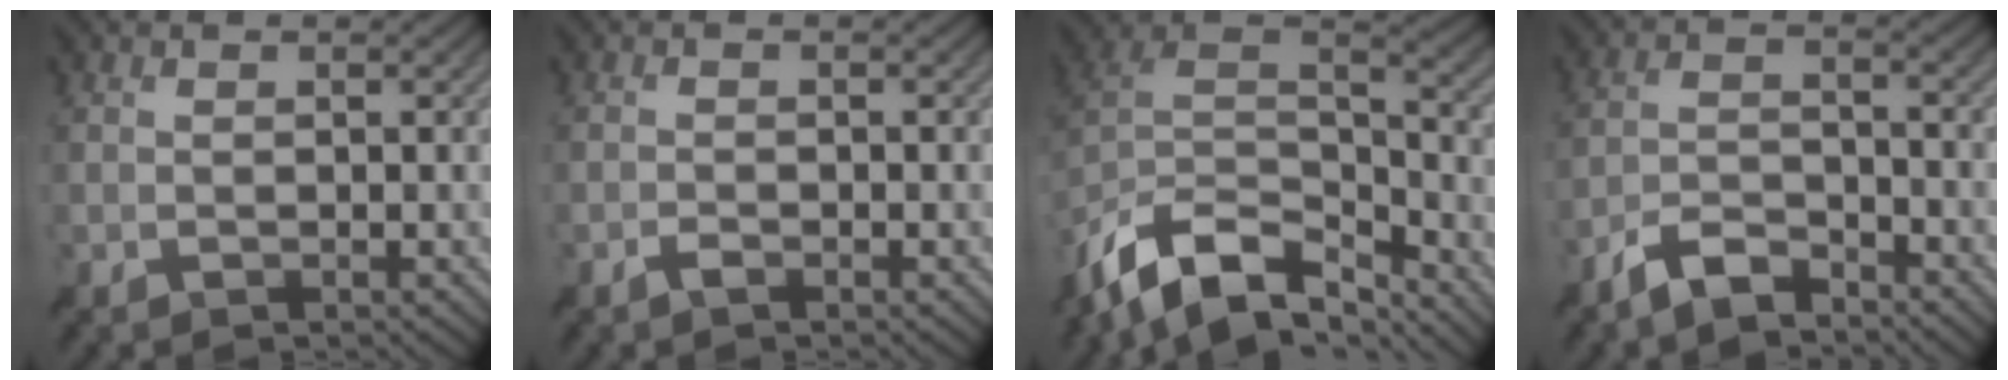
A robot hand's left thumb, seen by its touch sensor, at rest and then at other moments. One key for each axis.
{"total": 1.0, "fx": -0.8, "fy": 0.3, "fz": 0.5, "tx": -0.008, "ty": 0.001, "tz": -0.017}
{"total": 14.3, "fx": -10.5, "fy": 6.3, "fz": 7.4, "tx": -0.197, "ty": -0.009, "tz": -0.181}
{"total": 5.0, "fx": -4.2, "fy": 1.3, "fz": 2.3, "tx": -0.047, "ty": 0.000, "tz": -0.091}